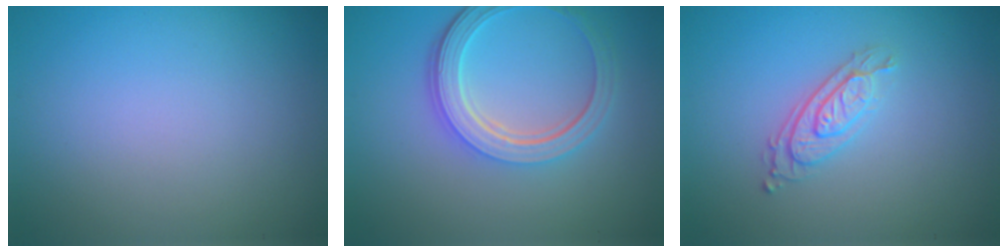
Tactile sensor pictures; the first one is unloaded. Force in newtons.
{"total": 5.0, "press": 3.7, "slide": 3.3}
{"total": 2.8, "press": 2.2, "slide": 1.7}